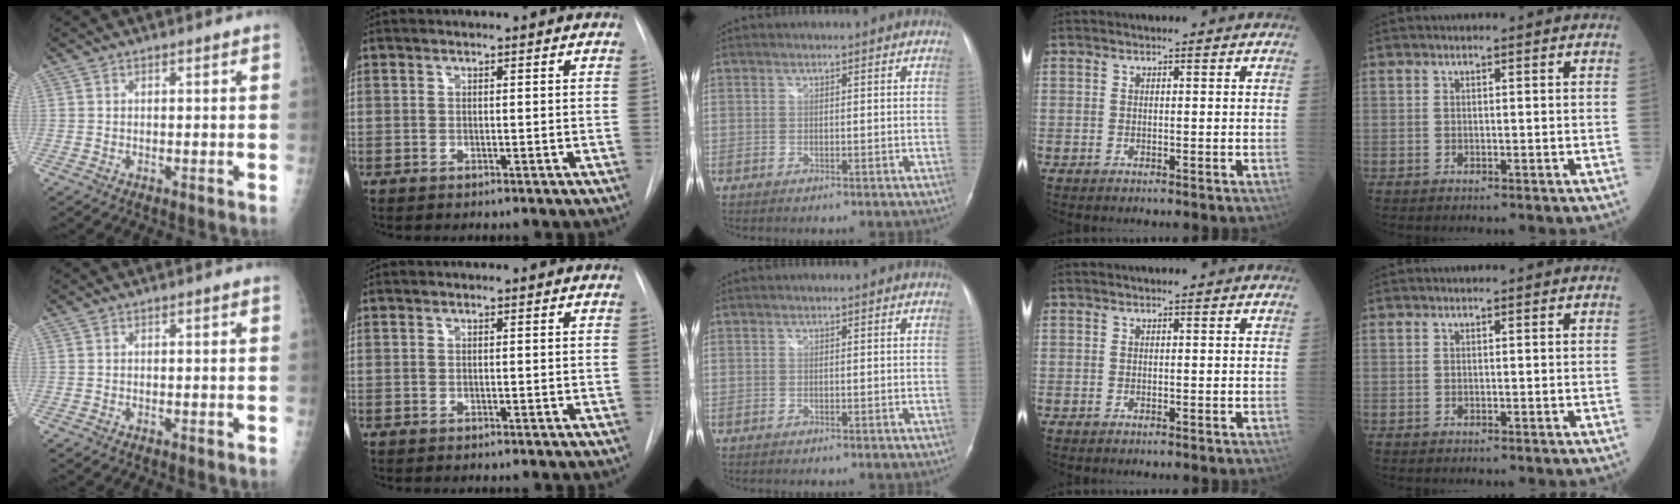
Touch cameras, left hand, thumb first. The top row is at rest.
{}